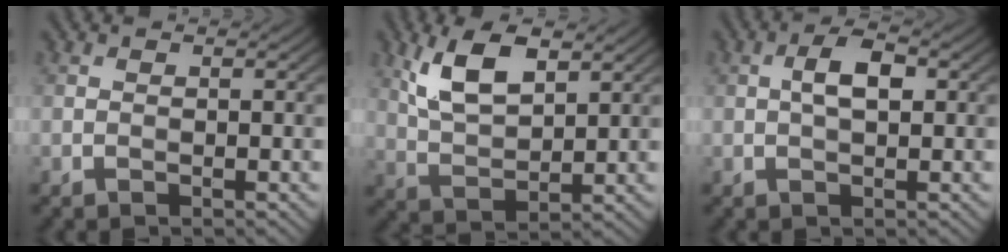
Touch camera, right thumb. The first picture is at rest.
{"total": 7.9, "force": [4.1, 3.4, 5.9], "torque": [-0.128, 0.002, 0.085]}
{"total": 3.7, "force": [0.5, 1.6, 3.2], "torque": [-0.062, 0.007, 0.006]}